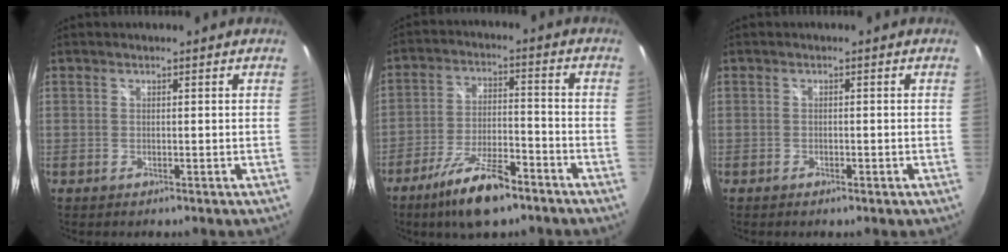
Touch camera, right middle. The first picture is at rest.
{"total": 12.3, "force": [-8.7, 3.6, 7.9], "torque": [-0.161, -0.013, -0.148]}
{"total": 1.3, "force": [-0.8, 0.6, 0.7], "torque": [-0.014, -0.003, -0.013]}